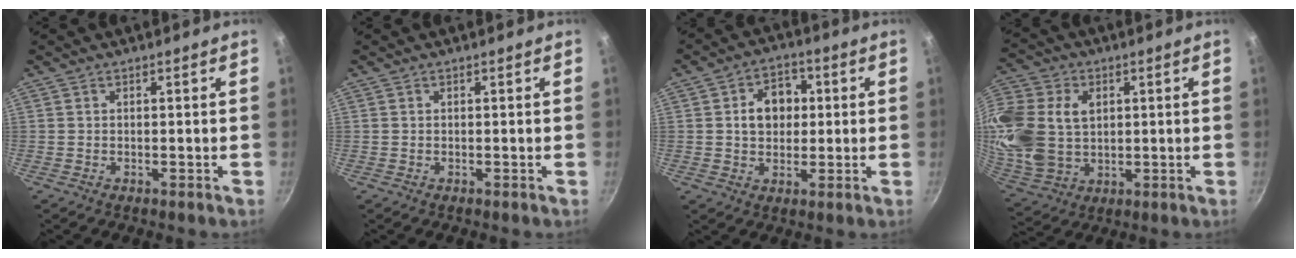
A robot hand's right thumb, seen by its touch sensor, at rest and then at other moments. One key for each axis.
{"total": 0.0}
{"total": 8.1, "fx": 1.0, "fy": 6.4, "fz": 4.9, "tx": -0.040, "ty": 0.010, "tz": 0.009}
{"total": 21.1, "fx": 3.5, "fy": 15.6, "fz": 13.8, "tx": -0.312, "ty": 0.007, "tz": 0.074}